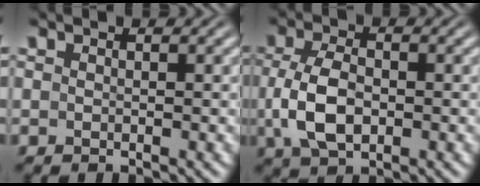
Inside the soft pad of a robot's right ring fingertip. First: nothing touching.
{"total": 5.0, "force": [-0.8, 3.0, 3.9], "torque": [-0.098, -0.014, -0.001]}